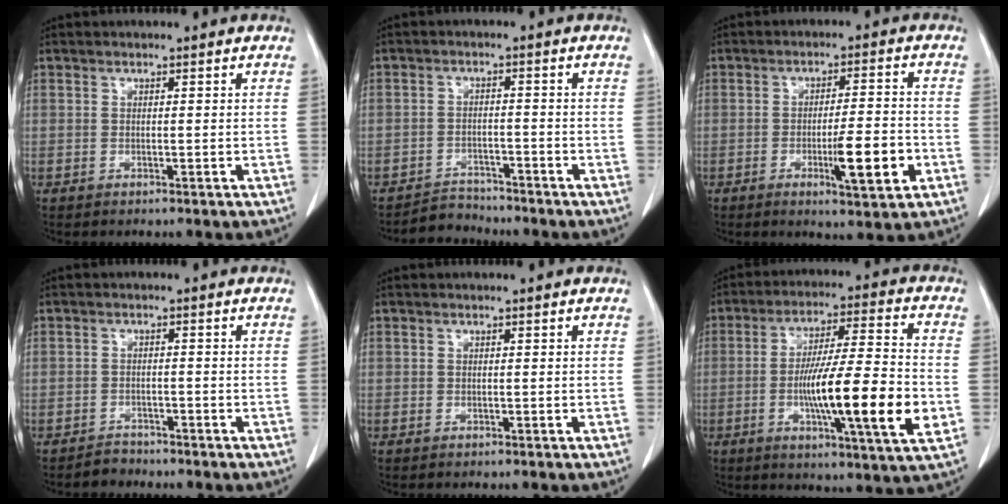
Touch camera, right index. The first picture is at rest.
{"total": 3.4, "force": [-3.1, 0.8, -1.0], "torque": [0.018, -0.004, -0.053]}
{"total": 8.4, "force": [-3.0, 0.8, 7.8], "torque": [-0.118, -0.010, -0.043]}
{"total": 1.8, "force": [-1.6, 0.7, -0.5], "torque": [0.011, 0.000, -0.029]}
{"total": 0.0}
{"total": 17.6, "force": [-3.6, 0.7, 17.2], "torque": [-0.282, -0.013, -0.062]}